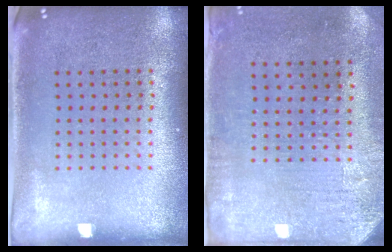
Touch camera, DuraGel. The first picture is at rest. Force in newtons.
{"total": 3.2, "press": 2.5, "slide": 1.9}